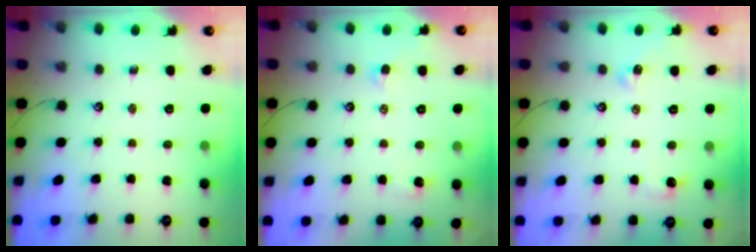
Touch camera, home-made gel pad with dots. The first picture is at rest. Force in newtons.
{"total": 0.6, "press": 0.1, "slide": 0.6}
{"total": 2.9, "press": 2.8, "slide": 0.6}